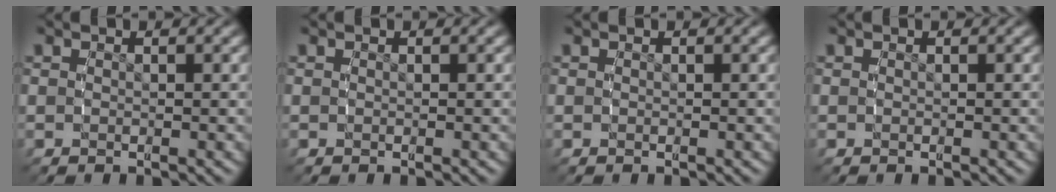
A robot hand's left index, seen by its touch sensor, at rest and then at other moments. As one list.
[{"total": 0.0}, {"total": 0.0}, {"total": 0.0}]